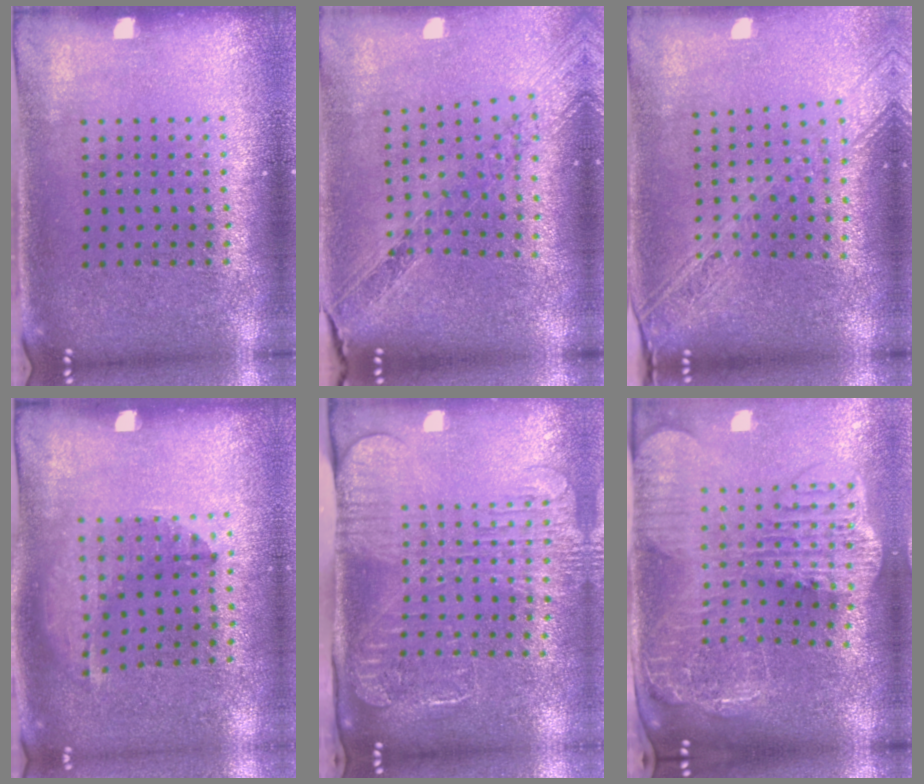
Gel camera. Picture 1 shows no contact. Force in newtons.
{"total": 1.1, "press": 1.1, "slide": 0.2}
{"total": 2.1, "press": 1.8, "slide": 1.1}
{"total": 1.3, "press": 0.8, "slide": 1.0}
{"total": 2.6, "press": 2.0, "slide": 1.7}
{"total": 3.8, "press": 3.0, "slide": 2.4}